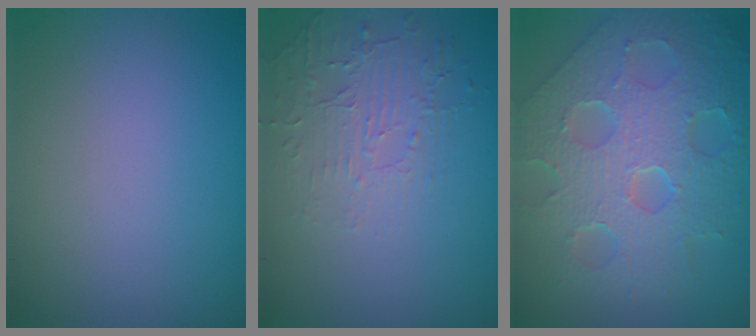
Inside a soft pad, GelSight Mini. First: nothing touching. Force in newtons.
{"total": 1.9, "press": 1.0, "slide": 1.6}
{"total": 8.8, "press": 6.1, "slide": 6.4}